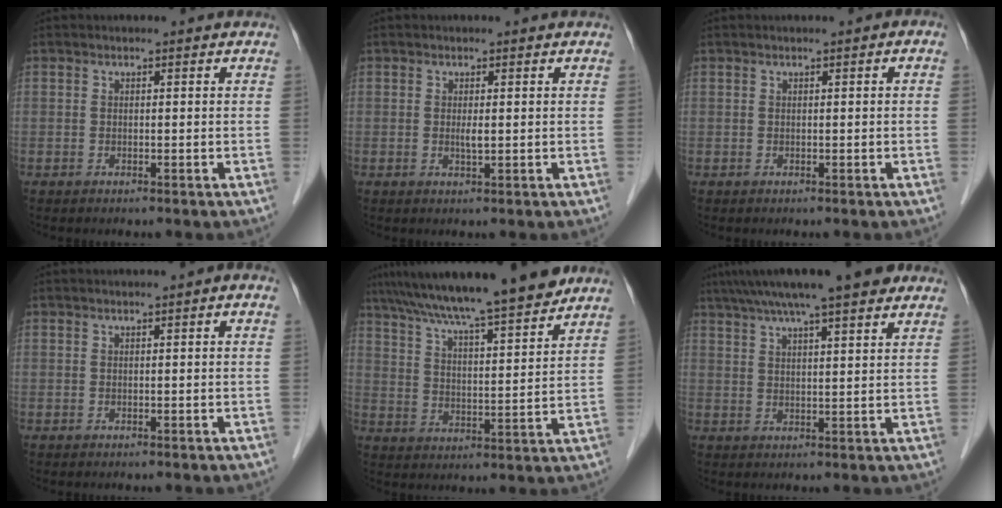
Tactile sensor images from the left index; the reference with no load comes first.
{"total": 1.2, "force": [0.1, 0.2, 1.2], "torque": [-0.028, -0.002, 0.004]}
{"total": 0.5, "force": [0.0, 0.1, 0.5], "torque": [-0.009, 0.002, 0.001]}
{"total": 1.2, "force": [0.4, 0.0, 1.1], "torque": [-0.019, 0.006, 0.006]}
{"total": 18.2, "force": [15.5, 0.6, 9.6], "torque": [-0.156, 0.018, 0.238]}
{"total": 14.6, "force": [11.1, 1.7, 9.3], "torque": [-0.150, 0.037, 0.162]}